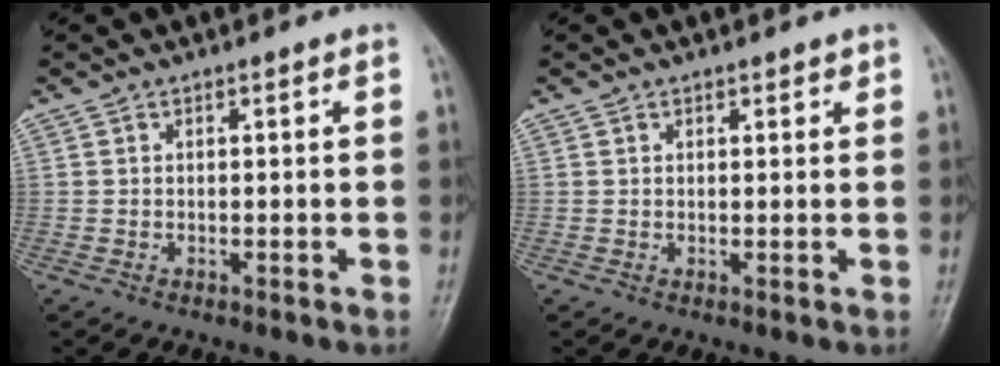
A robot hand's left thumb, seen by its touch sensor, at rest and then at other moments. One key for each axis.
{"total": 1.2, "fx": 0.9, "fy": 0.7, "fz": 0.4, "tx": 0.005, "ty": -0.004, "tz": 0.010}